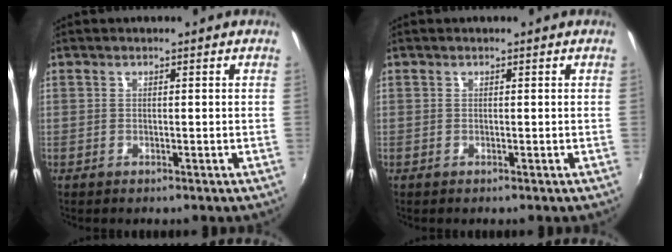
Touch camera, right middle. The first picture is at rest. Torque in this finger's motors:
{"motor_torque": [0.00, 0.00, 0.00, 0.01]}